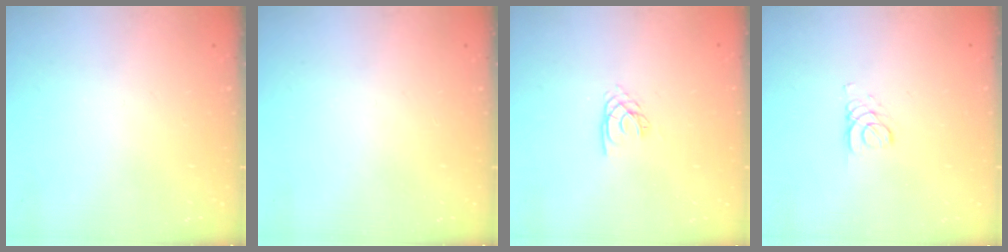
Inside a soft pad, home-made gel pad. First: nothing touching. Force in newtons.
{"total": 0.0}
{"total": 2.1, "press": 2.1, "slide": 0.3}
{"total": 2.7, "press": 2.7, "slide": 0.3}